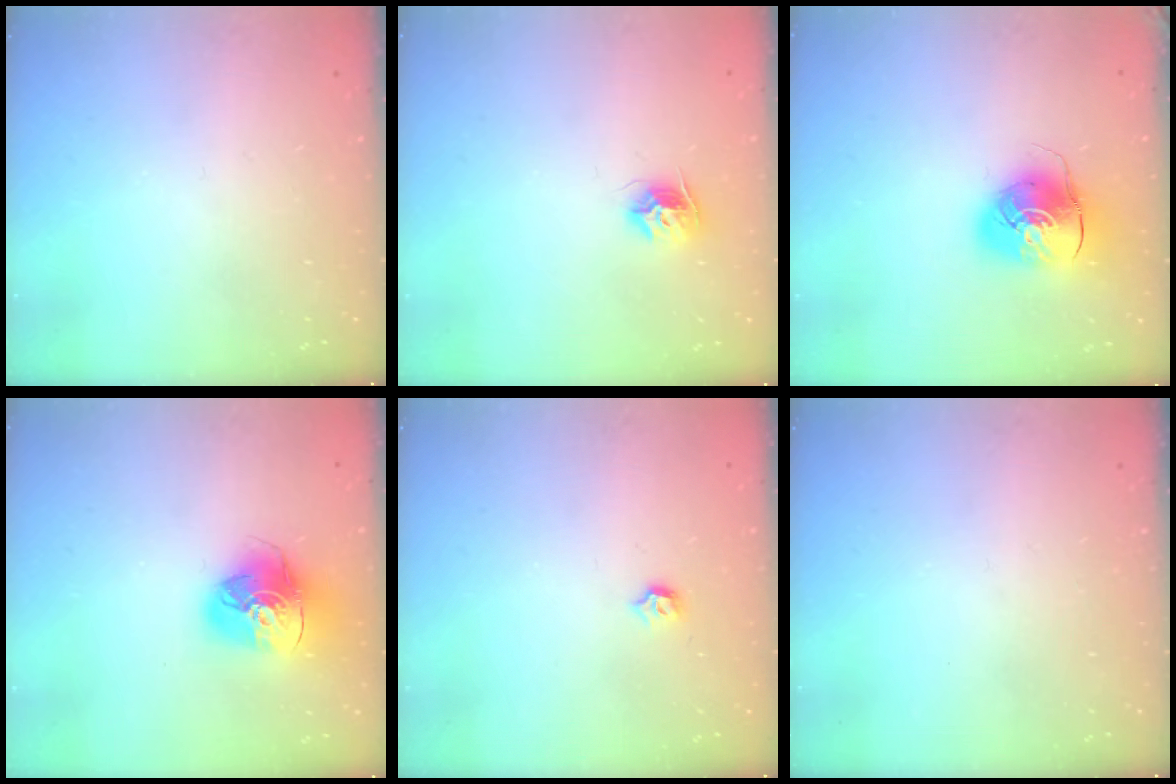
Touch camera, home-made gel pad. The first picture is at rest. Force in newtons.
{"total": 8.6, "press": 8.6, "slide": 0.3}
{"total": 9.5, "press": 9.3, "slide": 1.5}
{"total": 15.8, "press": 15.7, "slide": 2.1}
{"total": 3.7, "press": 3.6, "slide": 0.6}
{"total": 0.0}